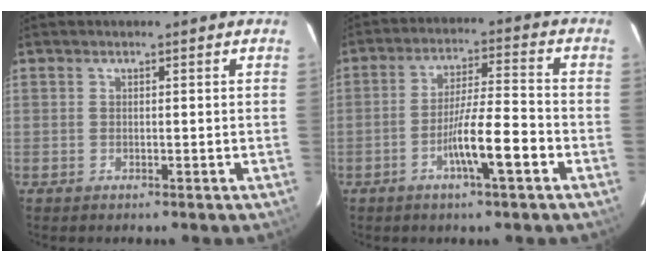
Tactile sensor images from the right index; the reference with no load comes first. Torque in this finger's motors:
{"motor_torque": [1.18, -0.79, 0.70, 0.16]}